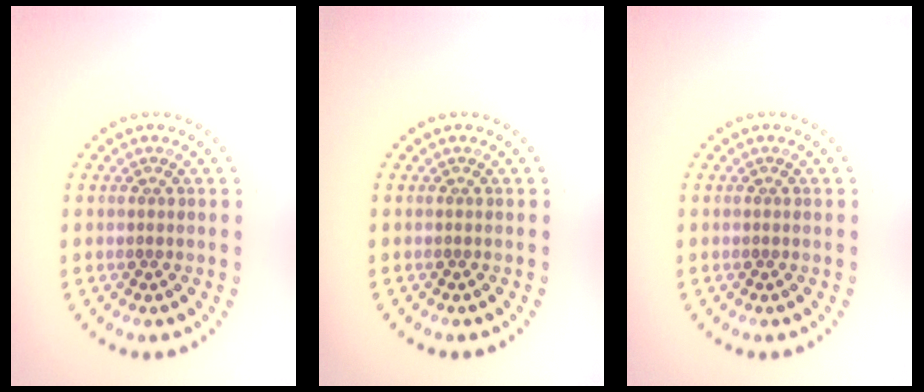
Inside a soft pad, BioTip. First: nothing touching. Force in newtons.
{"total": 0.0}
{"total": 0.0}